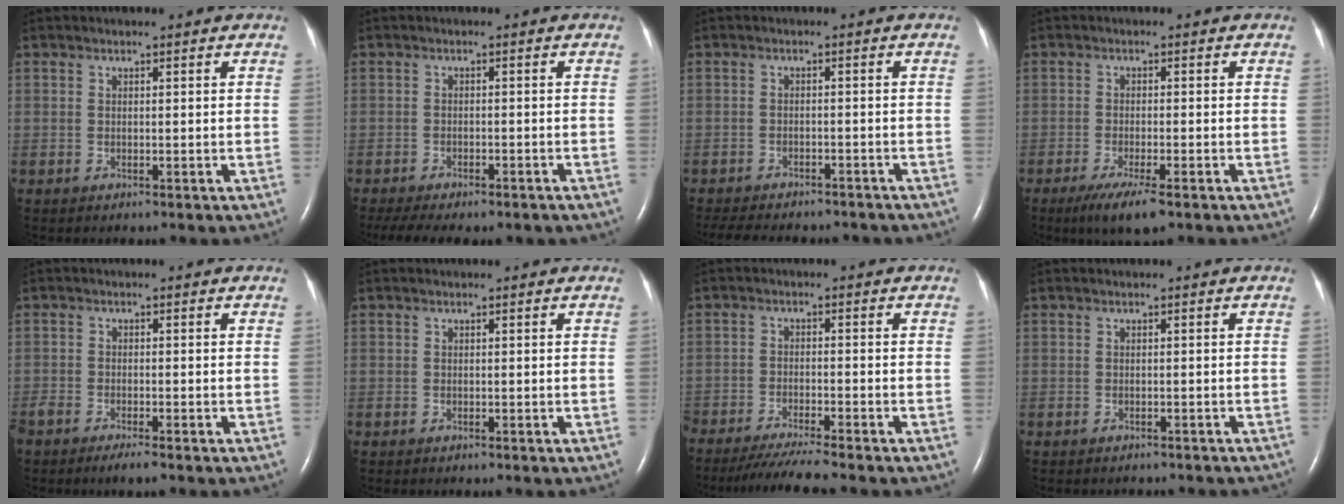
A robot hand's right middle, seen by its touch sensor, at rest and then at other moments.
{"total": 11.8, "force": [-9.4, 3.8, 6.1], "torque": [-0.107, -0.002, -0.124]}
{"total": 15.4, "force": [-13.4, 4.5, 6.0], "torque": [-0.132, -0.011, -0.168]}
{"total": 5.5, "force": [-3.5, 0.7, 4.2], "torque": [-0.081, -0.016, -0.058]}
{"total": 3.9, "force": [-3.1, 0.6, 2.3], "torque": [-0.042, -0.009, -0.053]}
{"total": 0.0}
{"total": 7.6, "force": [-6.8, -1.0, 3.4], "torque": [-0.047, -0.027, -0.115]}
{"total": 6.4, "force": [-5.7, 2.1, 2.0], "torque": [-0.020, -0.003, -0.059]}